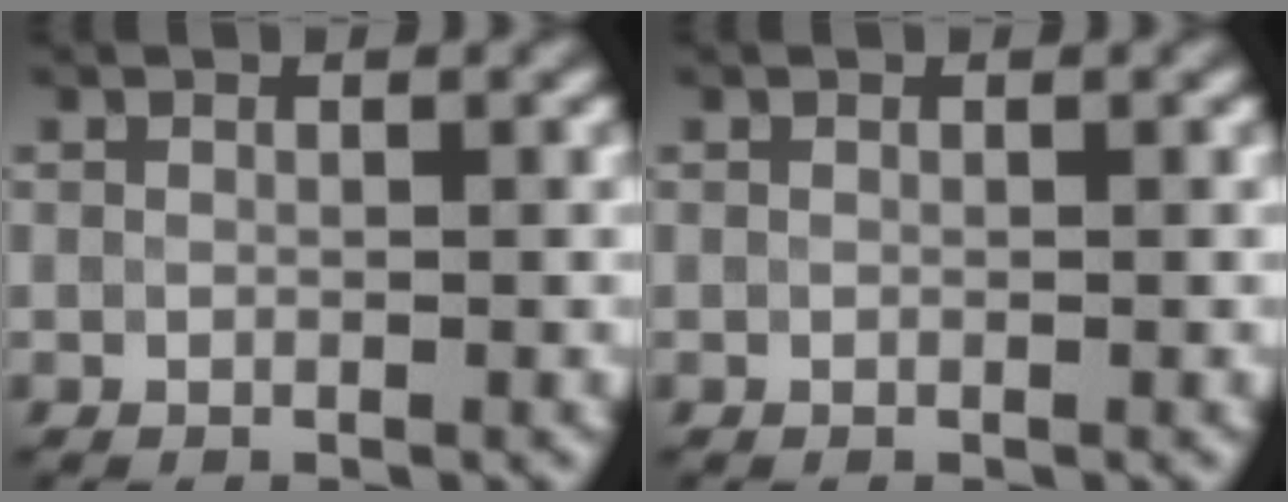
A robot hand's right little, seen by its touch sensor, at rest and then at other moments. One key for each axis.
{"total": 0.0}